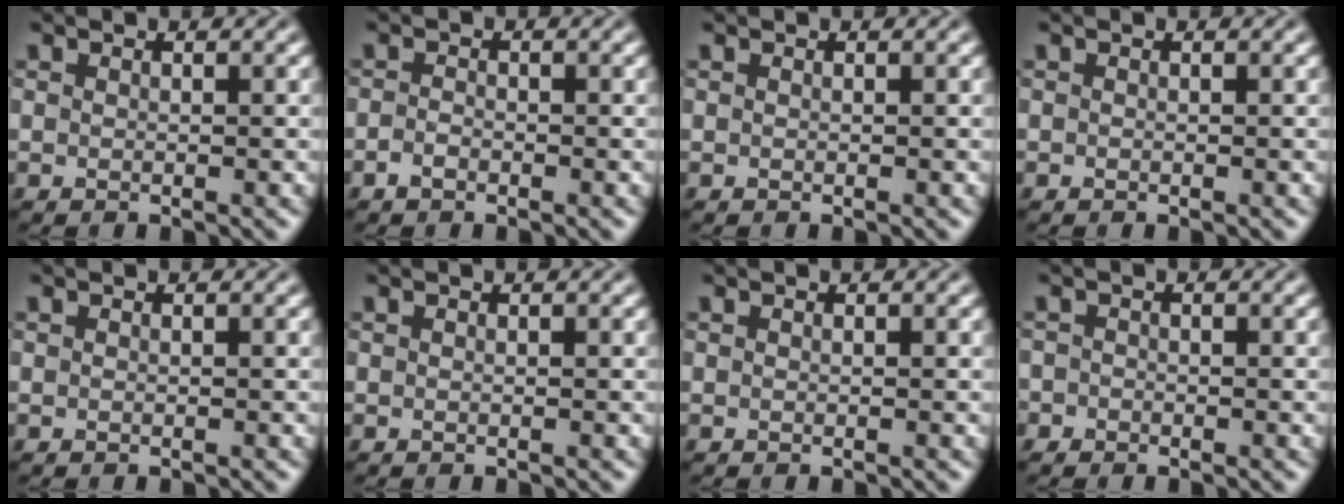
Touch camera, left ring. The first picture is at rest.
{"total": 1.1, "force": [-0.7, 0.6, 0.6], "torque": [-0.012, 0.000, -0.015]}
{"total": 0.0}
{"total": 0.0}
{"total": 0.0}
{"total": 0.0}
{"total": 0.0}
{"total": 0.8, "force": [-0.5, 0.7, -0.1], "torque": [0.008, -0.003, -0.011]}